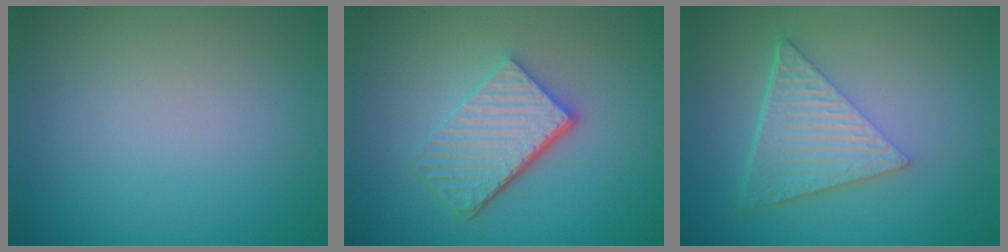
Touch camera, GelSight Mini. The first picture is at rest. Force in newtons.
{"total": 5.2, "press": 3.8, "slide": 3.5}
{"total": 6.4, "press": 4.4, "slide": 4.6}